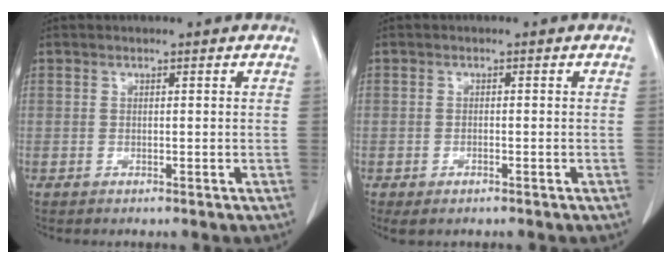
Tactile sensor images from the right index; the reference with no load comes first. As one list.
[{"total": 2.0, "force": [-1.4, 0.8, 1.2], "torque": [-0.022, -0.002, -0.017]}]